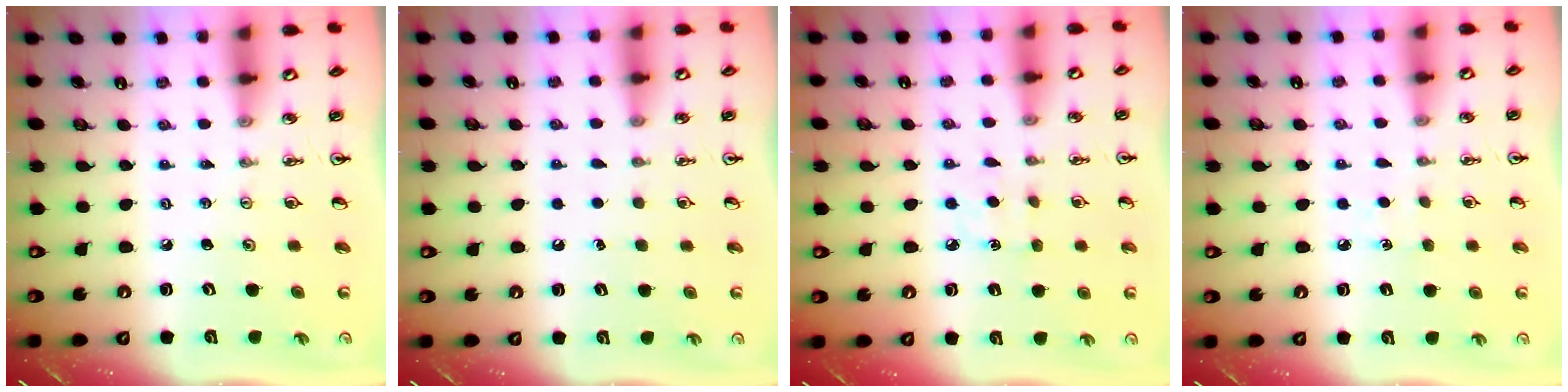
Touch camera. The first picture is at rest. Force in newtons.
{"total": 1.5, "press": 1.5, "slide": 0.1}
{"total": 5.0, "press": 4.9, "slide": 0.6}
{"total": 2.9, "press": 2.8, "slide": 0.4}